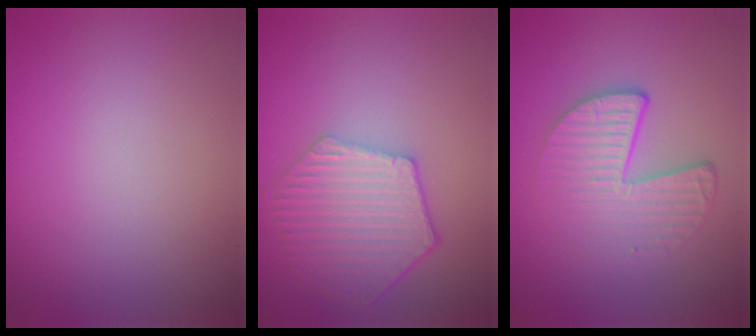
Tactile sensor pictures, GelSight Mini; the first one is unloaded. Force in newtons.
{"total": 5.7, "press": 4.6, "slide": 3.4}
{"total": 4.7, "press": 3.0, "slide": 3.6}